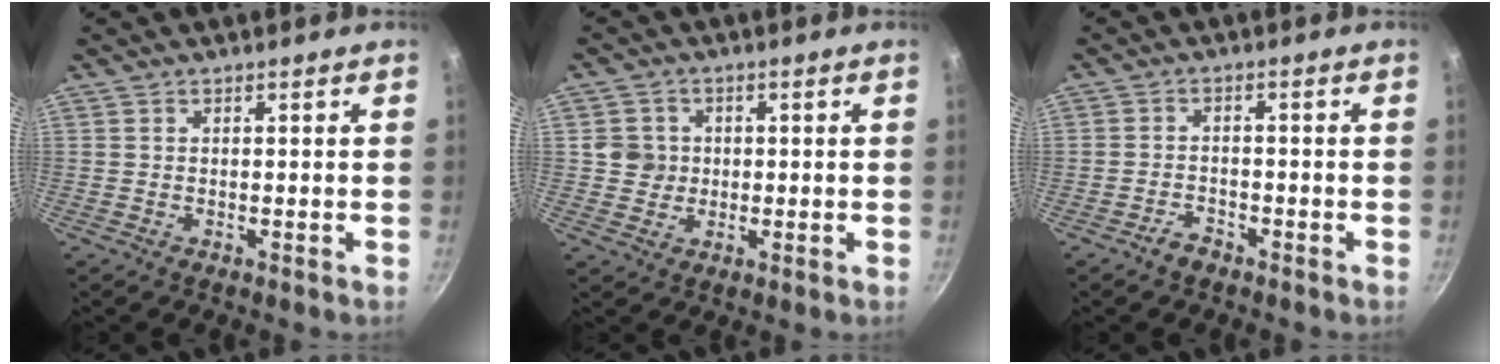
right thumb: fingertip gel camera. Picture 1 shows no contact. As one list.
[{"total": 4.6, "force": [0.3, 4.4, 1.1], "torque": [0.008, 0.008, 0.002]}, {"total": 2.8, "force": [-2.1, 1.4, 1.0], "torque": [-0.014, 0.024, -0.035]}]